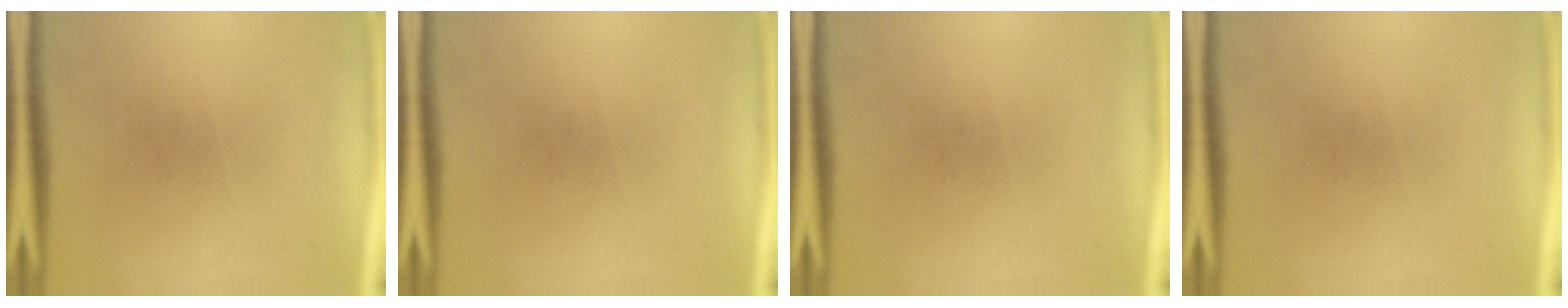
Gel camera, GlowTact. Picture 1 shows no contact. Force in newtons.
{"total": 0.0}
{"total": 0.0}
{"total": 0.0}